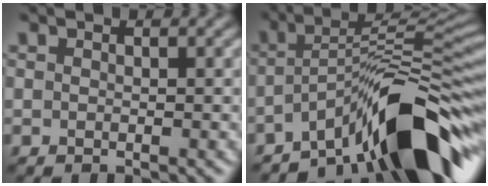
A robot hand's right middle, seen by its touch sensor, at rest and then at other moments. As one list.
[{"total": 12.0, "force": [-6.9, 3.0, 9.3], "torque": [-0.122, 0.017, -0.126]}]